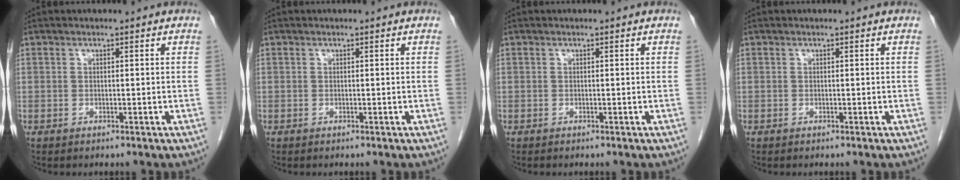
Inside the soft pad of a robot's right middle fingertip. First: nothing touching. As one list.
[{"total": 0.0}, {"total": 0.0}, {"total": 0.0}]